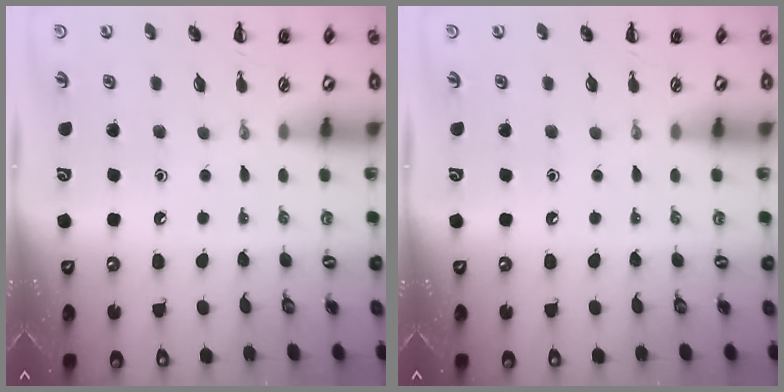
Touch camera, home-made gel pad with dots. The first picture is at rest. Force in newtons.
{"total": 0.0}